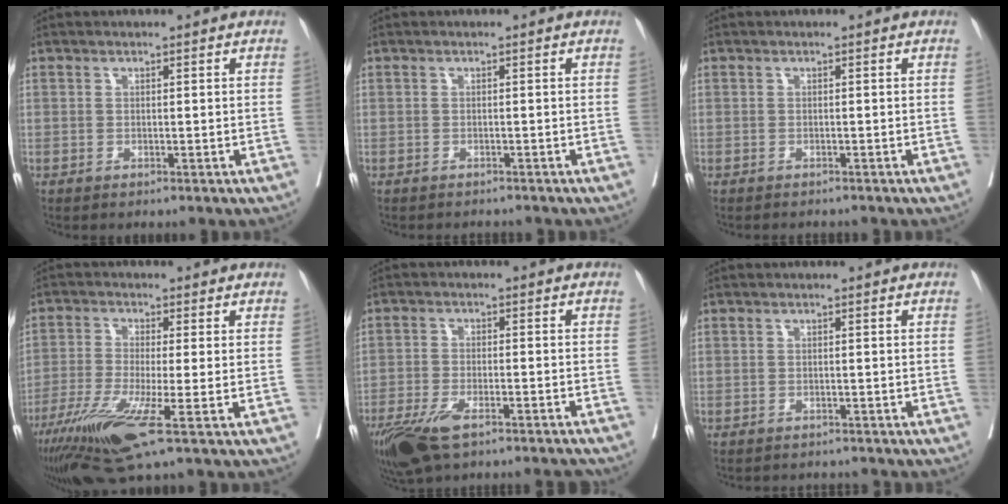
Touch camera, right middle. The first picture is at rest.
{"total": 2.8, "force": [-2.7, 0.6, 0.4], "torque": [-0.003, -0.005, -0.035]}
{"total": 2.3, "force": [-2.2, 0.5, 0.5], "torque": [-0.008, -0.005, -0.028]}
{"total": 10.2, "force": [-5.1, 0.2, 8.9], "torque": [-0.169, -0.033, -0.094]}
{"total": 12.6, "force": [-10.1, 2.3, 7.1], "torque": [-0.133, -0.016, -0.165]}
{"total": 3.6, "force": [-3.6, 0.7, 0.1], "torque": [0.005, -0.008, -0.048]}